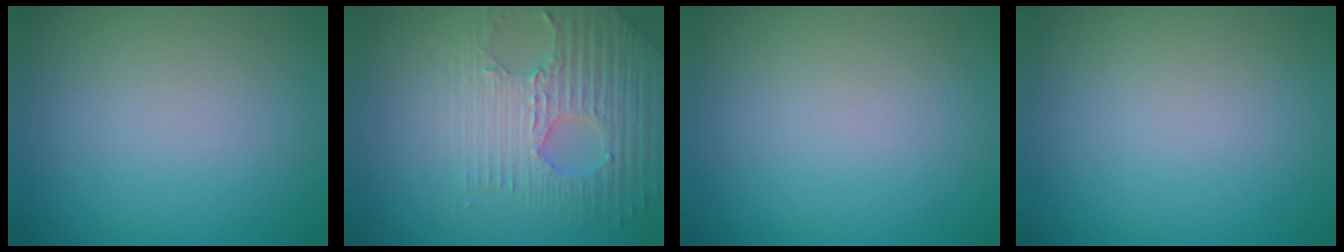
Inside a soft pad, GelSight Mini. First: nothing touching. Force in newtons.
{"total": 5.2, "press": 4.5, "slide": 2.5}
{"total": 0.0}
{"total": 0.0}